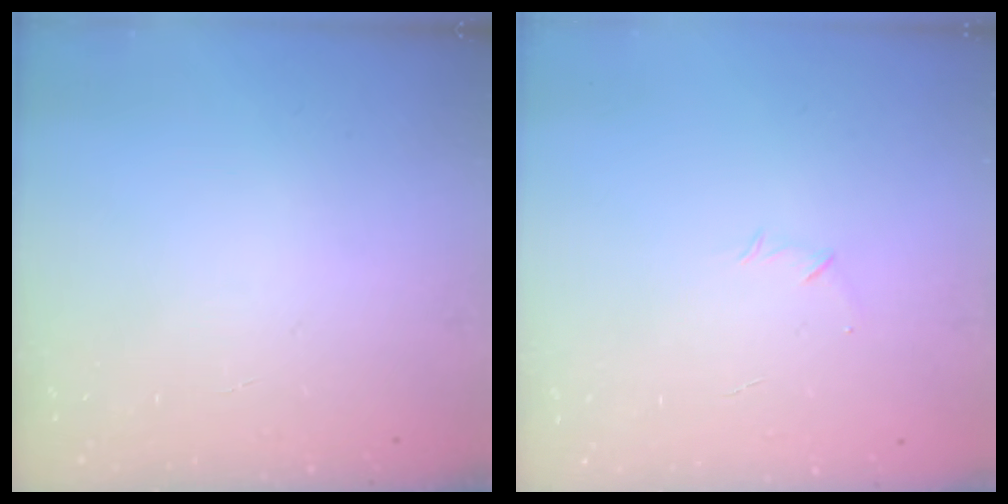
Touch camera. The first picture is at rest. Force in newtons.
{"total": 4.5, "press": 4.3, "slide": 1.2}